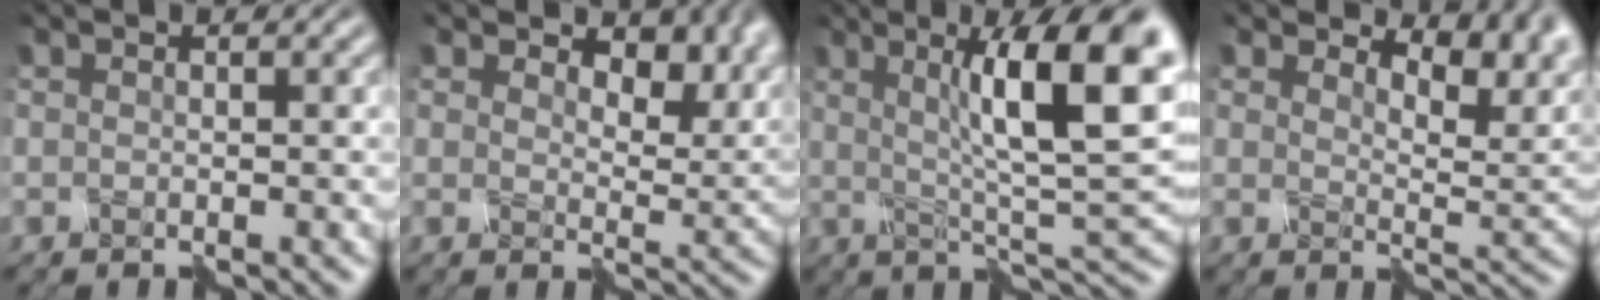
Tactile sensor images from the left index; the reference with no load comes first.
{"total": 8.6, "force": [5.0, 4.4, 5.5], "torque": [-0.071, 0.002, 0.070]}
{"total": 11.2, "force": [2.5, 2.1, 10.7], "torque": [-0.153, 0.012, 0.036]}
{"total": 7.1, "force": [5.0, 2.7, 4.2], "torque": [-0.064, 0.005, 0.078]}